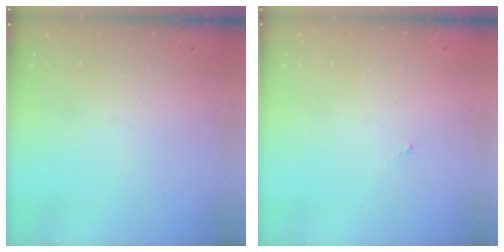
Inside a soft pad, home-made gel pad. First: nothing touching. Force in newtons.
{"total": 0.0}